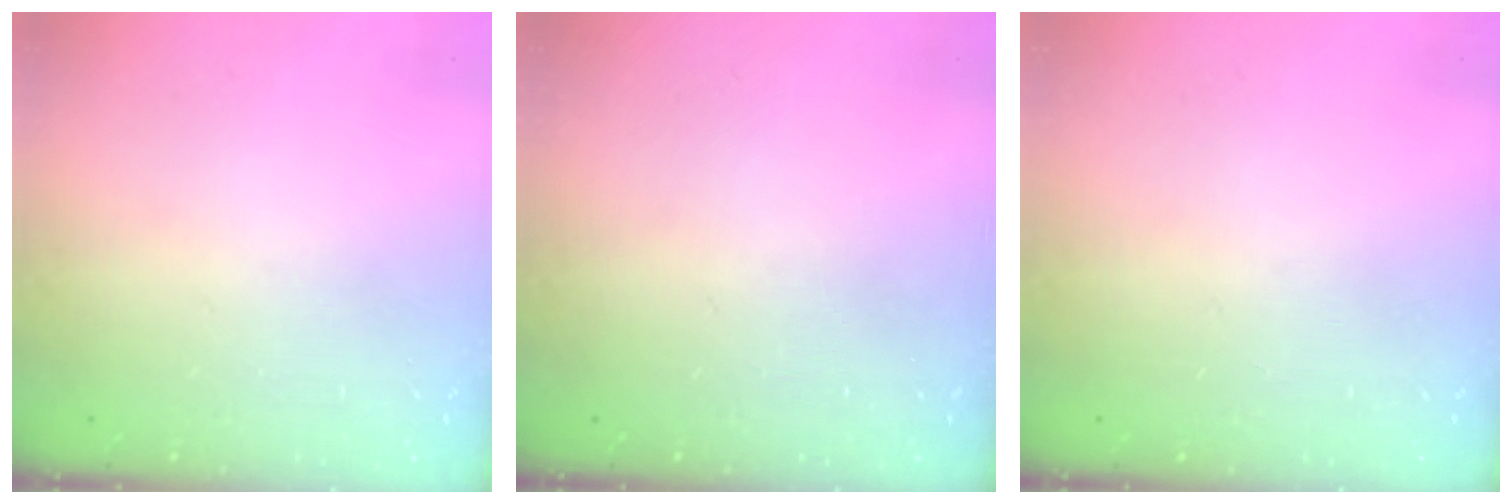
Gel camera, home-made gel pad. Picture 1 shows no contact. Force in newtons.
{"total": 0.0}
{"total": 0.0}